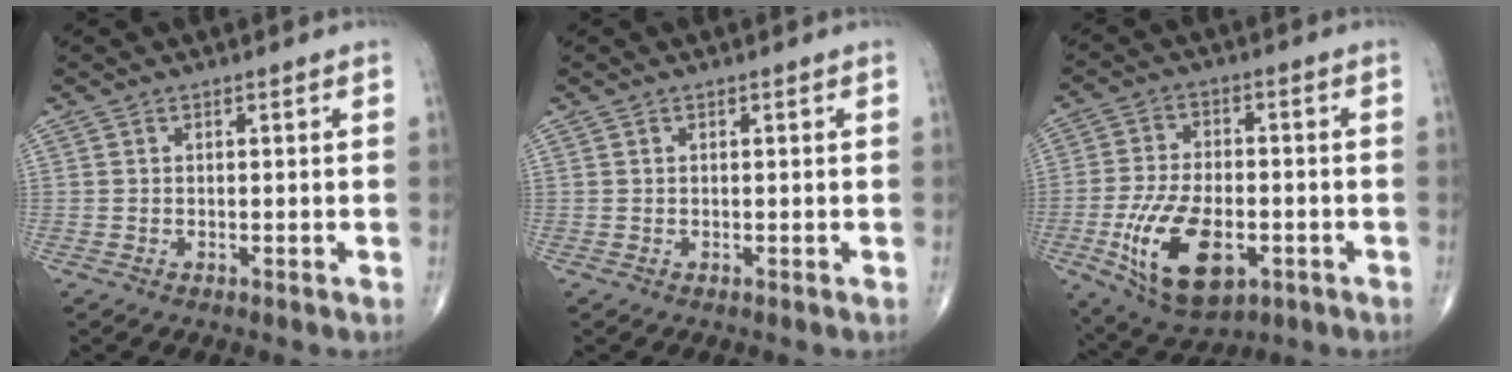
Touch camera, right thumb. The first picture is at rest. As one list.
[{"total": 0.0}, {"total": 15.9, "force": [-5.2, 8.4, 12.5], "torque": [-0.222, 0.005, -0.080]}]